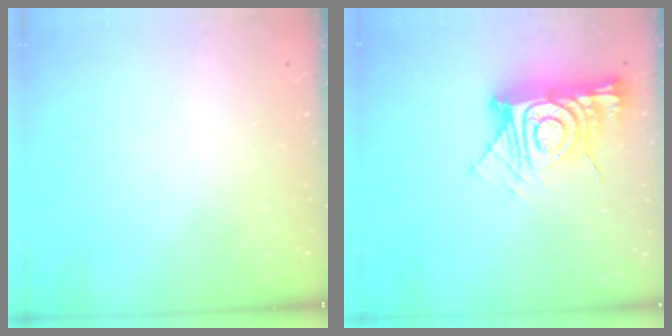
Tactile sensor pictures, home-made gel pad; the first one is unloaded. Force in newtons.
{"total": 16.1, "press": 16.0, "slide": 1.6}